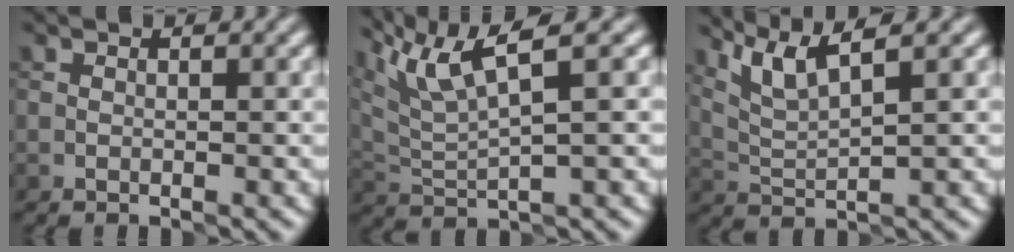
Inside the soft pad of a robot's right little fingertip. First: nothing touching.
{"total": 6.3, "force": [4.3, 0.8, 4.5], "torque": [-0.091, 0.020, 0.089]}
{"total": 4.2, "force": [3.1, 0.4, 2.8], "torque": [-0.055, 0.011, 0.069]}